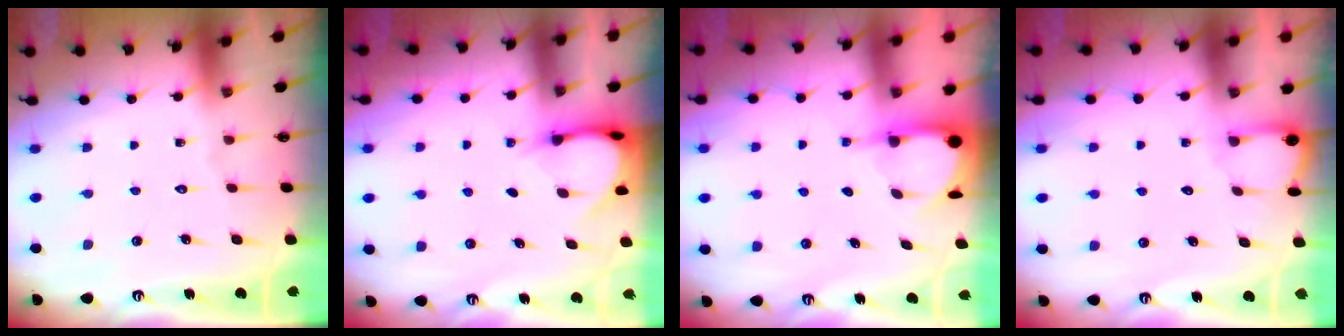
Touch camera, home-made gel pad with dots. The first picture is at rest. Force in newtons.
{"total": 3.8, "press": 3.7, "slide": 0.3}
{"total": 3.9, "press": 3.9, "slide": 0.3}
{"total": 2.7, "press": 2.7, "slide": 0.2}